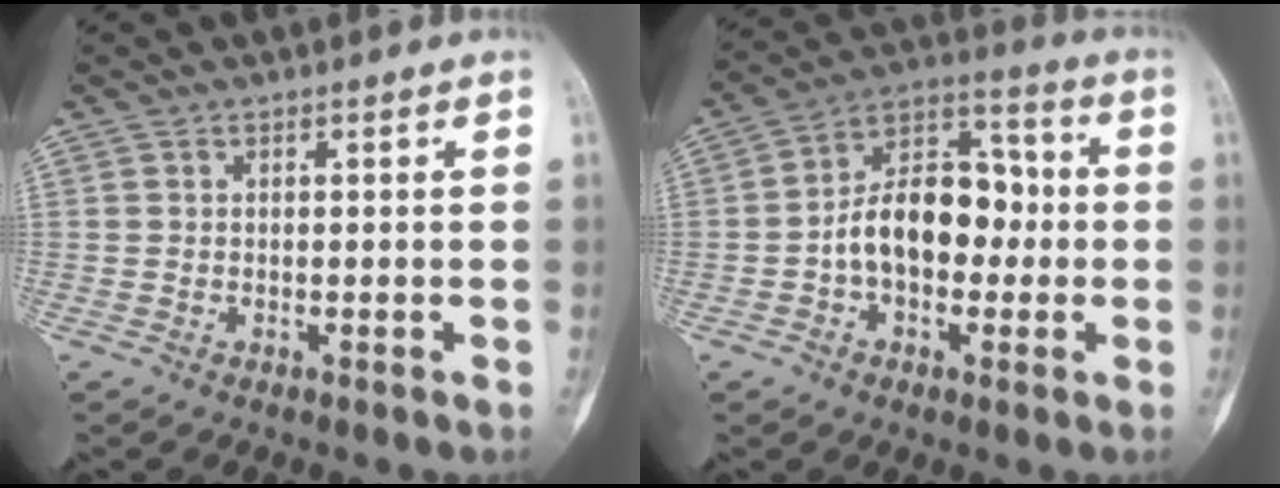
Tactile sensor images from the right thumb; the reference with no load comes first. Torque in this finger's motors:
{"motor_torque": [1.26, 1.10, 1.29, -0.16, 0.11]}